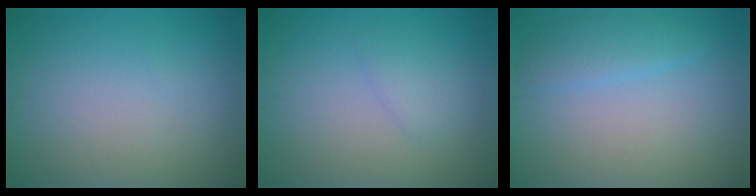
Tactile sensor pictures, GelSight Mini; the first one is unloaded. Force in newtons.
{"total": 1.3, "press": 1.3, "slide": 0.1}
{"total": 2.2, "press": 2.2, "slide": 0.1}